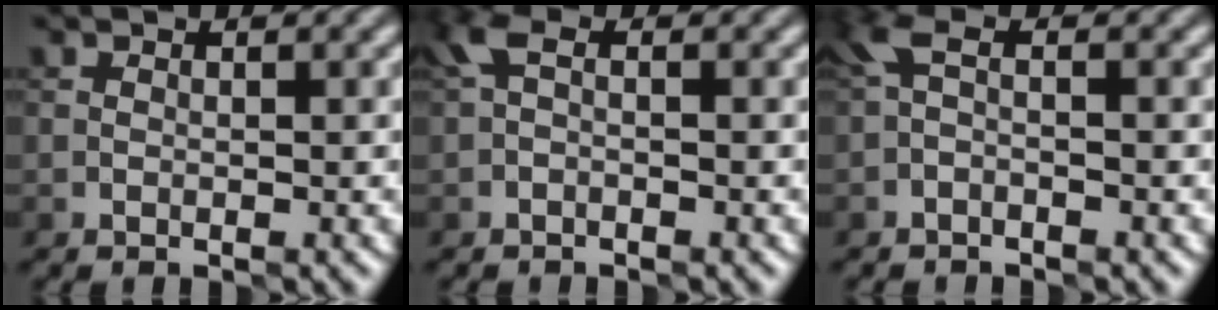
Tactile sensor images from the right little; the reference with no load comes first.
{"total": 1.3, "force": [-0.3, 0.5, 1.1], "torque": [-0.026, 0.005, -0.009]}
{"total": 1.6, "force": [-0.6, 0.5, 1.4], "torque": [-0.037, 0.005, -0.017]}